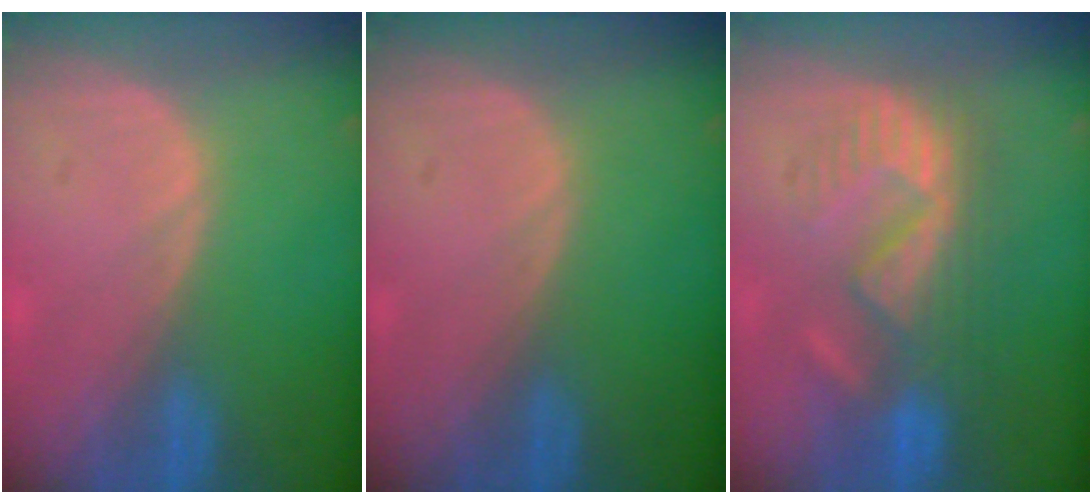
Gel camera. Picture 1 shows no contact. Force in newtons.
{"total": 0.0}
{"total": 8.7, "press": 8.4, "slide": 2.1}